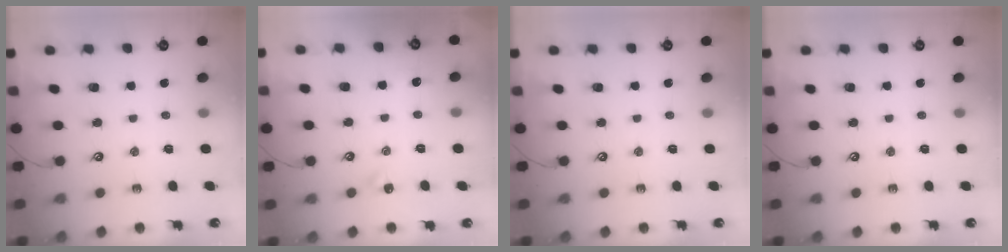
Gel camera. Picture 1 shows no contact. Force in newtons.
{"total": 0.8, "press": 0.6, "slide": 0.4}
{"total": 0.0}
{"total": 0.0}